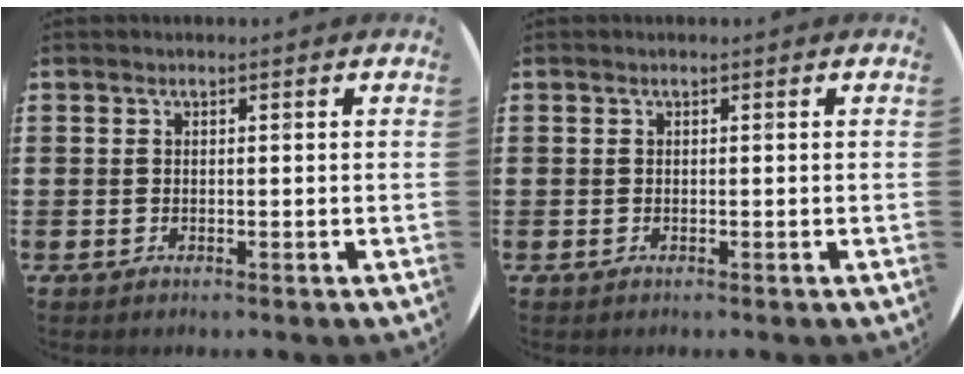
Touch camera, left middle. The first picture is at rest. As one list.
[{"total": 0.0}]